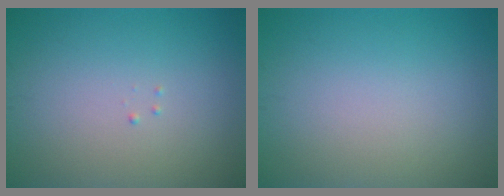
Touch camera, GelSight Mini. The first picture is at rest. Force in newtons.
{"total": 0.0}